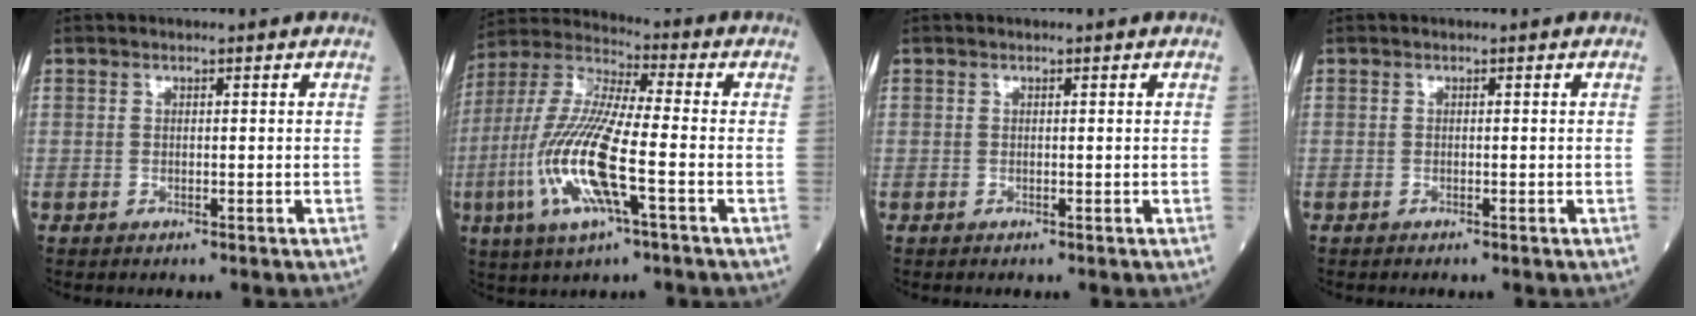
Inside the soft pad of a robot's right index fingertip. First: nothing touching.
{"total": 15.9, "force": [-4.3, 2.1, 15.1], "torque": [-0.330, -0.011, -0.084]}
{"total": 0.0}
{"total": 0.0}